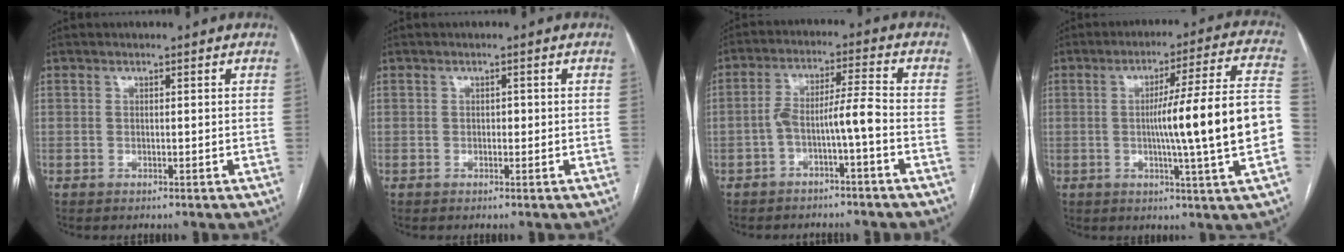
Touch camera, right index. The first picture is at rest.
{"total": 0.8, "force": [-0.1, 0.5, 0.6], "torque": [-0.005, 0.003, -0.003]}
{"total": 5.9, "force": [-2.5, -0.1, 5.4], "torque": [-0.100, 0.027, -0.040]}
{"total": 17.0, "force": [-2.0, -1.1, 16.9], "torque": [-0.242, 0.012, -0.034]}